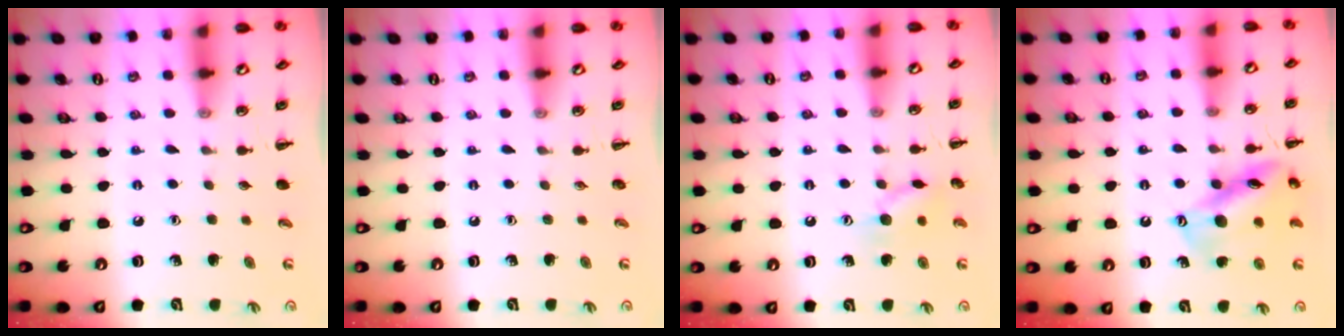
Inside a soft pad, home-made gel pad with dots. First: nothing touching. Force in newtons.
{"total": 0.0}
{"total": 9.7, "press": 9.6, "slide": 0.7}
{"total": 14.6, "press": 14.6, "slide": 1.4}